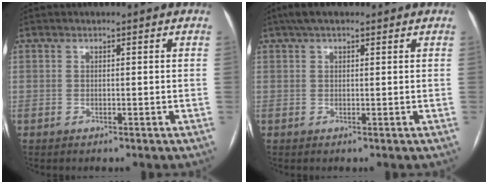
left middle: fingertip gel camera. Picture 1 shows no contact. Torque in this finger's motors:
{"motor_torque": [0.42, -0.48, 0.16, 0.06]}